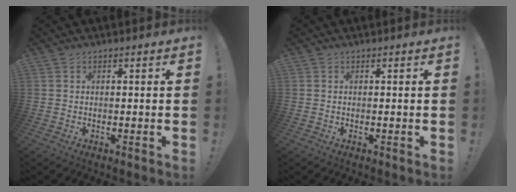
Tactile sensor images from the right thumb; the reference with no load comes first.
{"total": 0.0}